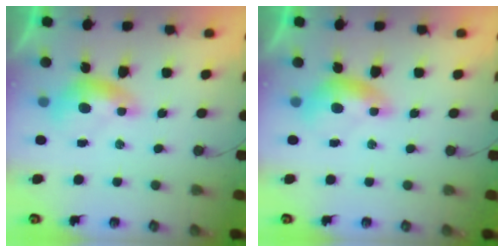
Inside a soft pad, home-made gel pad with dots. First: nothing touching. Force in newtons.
{"total": 0.0}